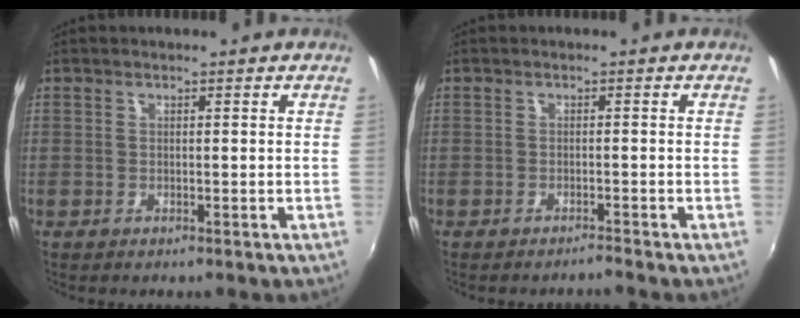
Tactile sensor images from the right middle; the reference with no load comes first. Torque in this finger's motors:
{"motor_torque": [-0.12, -0.45, -0.10, -0.02]}